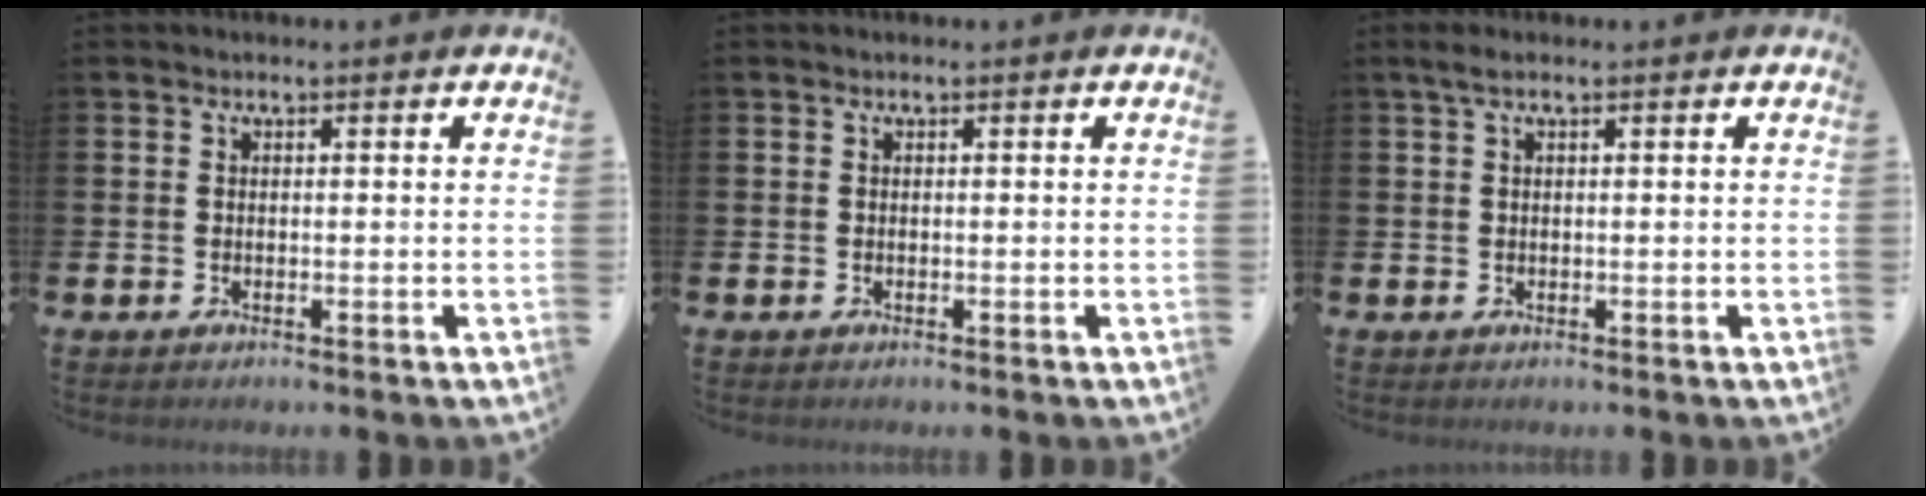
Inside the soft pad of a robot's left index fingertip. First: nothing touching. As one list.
[{"total": 0.0}, {"total": 2.4, "force": [1.7, 0.5, 1.7], "torque": [-0.030, 0.002, 0.029]}]